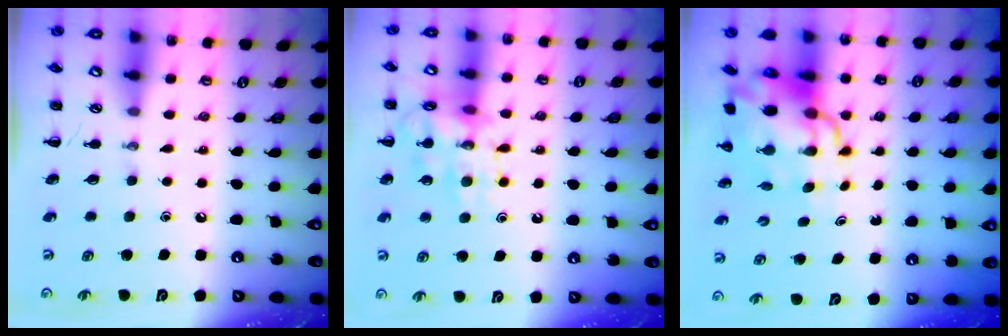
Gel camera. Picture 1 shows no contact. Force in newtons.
{"total": 14.2, "press": 14.2, "slide": 1.2}
{"total": 12.2, "press": 11.8, "slide": 3.1}